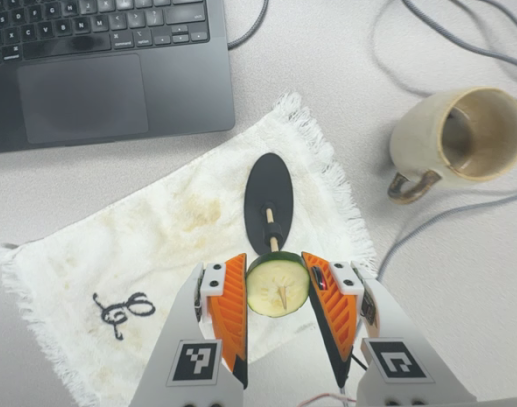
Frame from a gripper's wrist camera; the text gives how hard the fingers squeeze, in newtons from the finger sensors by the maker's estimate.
{"total": 9.1, "left": 8.8, "right": 9.3}